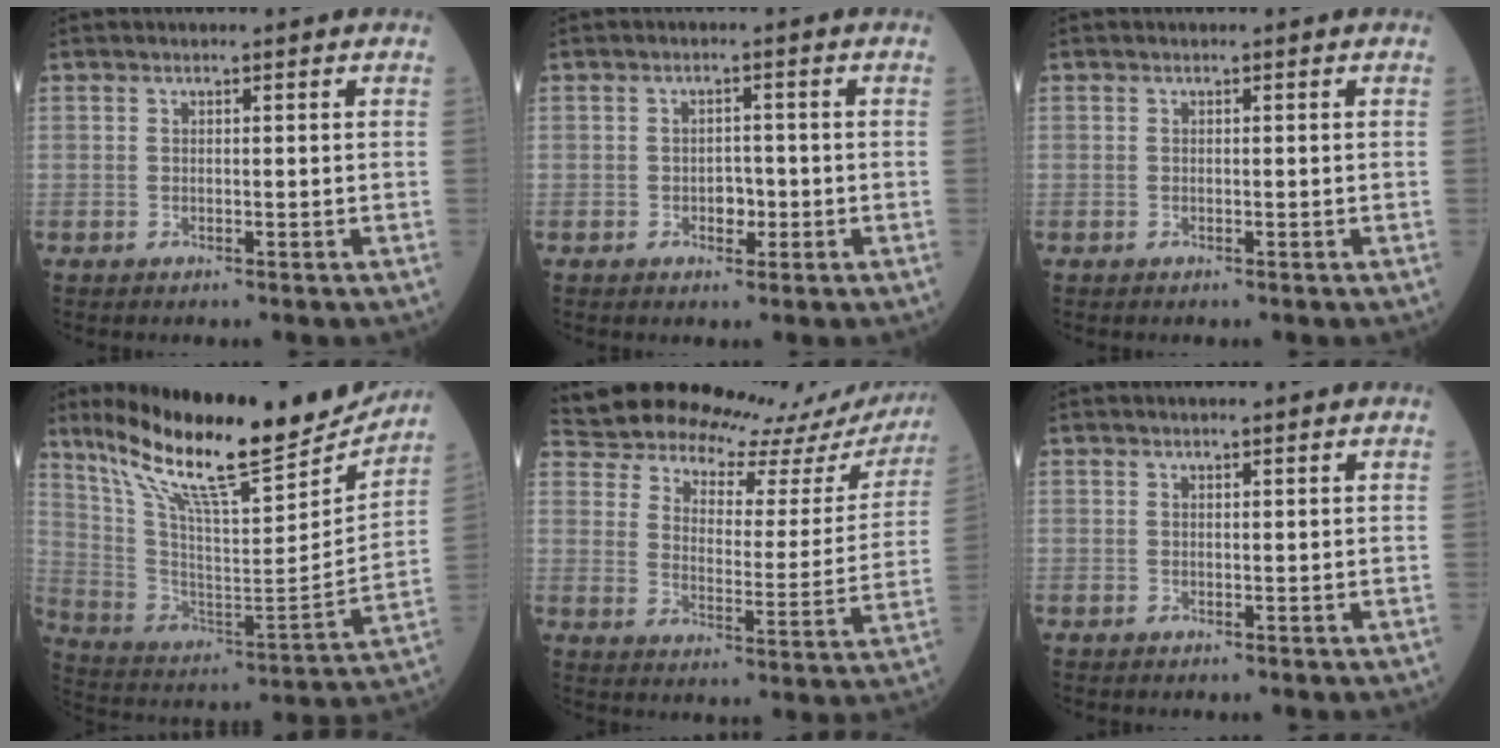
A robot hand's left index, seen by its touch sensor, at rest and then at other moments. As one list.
[{"total": 2.3, "force": [-0.7, 1.5, 1.5], "torque": [-0.018, 0.005, -0.010]}, {"total": 0.0}, {"total": 24.0, "force": [19.9, 3.4, 13.0], "torque": [-0.230, -0.026, 0.322]}, {"total": 26.0, "force": [23.8, 7.1, 7.5], "torque": [-0.132, -0.062, 0.299]}, {"total": 0.7, "force": [0.6, 0.1, 0.5], "torque": [-0.009, 0.003, 0.009]}]